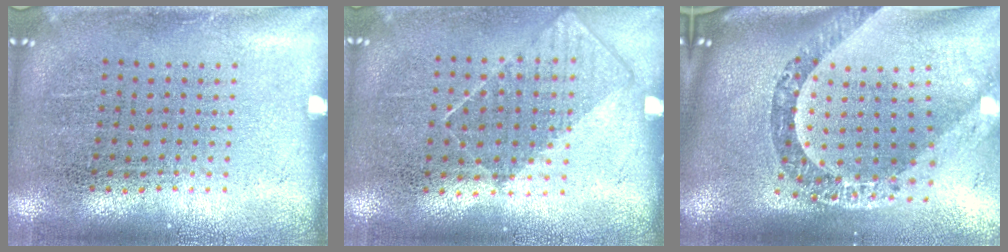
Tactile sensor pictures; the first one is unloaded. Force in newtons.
{"total": 0.8, "press": 0.7, "slide": 0.4}
{"total": 3.7, "press": 2.6, "slide": 2.7}